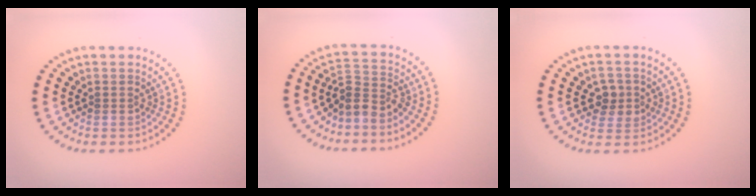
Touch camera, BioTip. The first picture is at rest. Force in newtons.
{"total": 2.8, "press": 1.9, "slide": 2.0}
{"total": 2.2, "press": 2.1, "slide": 0.7}